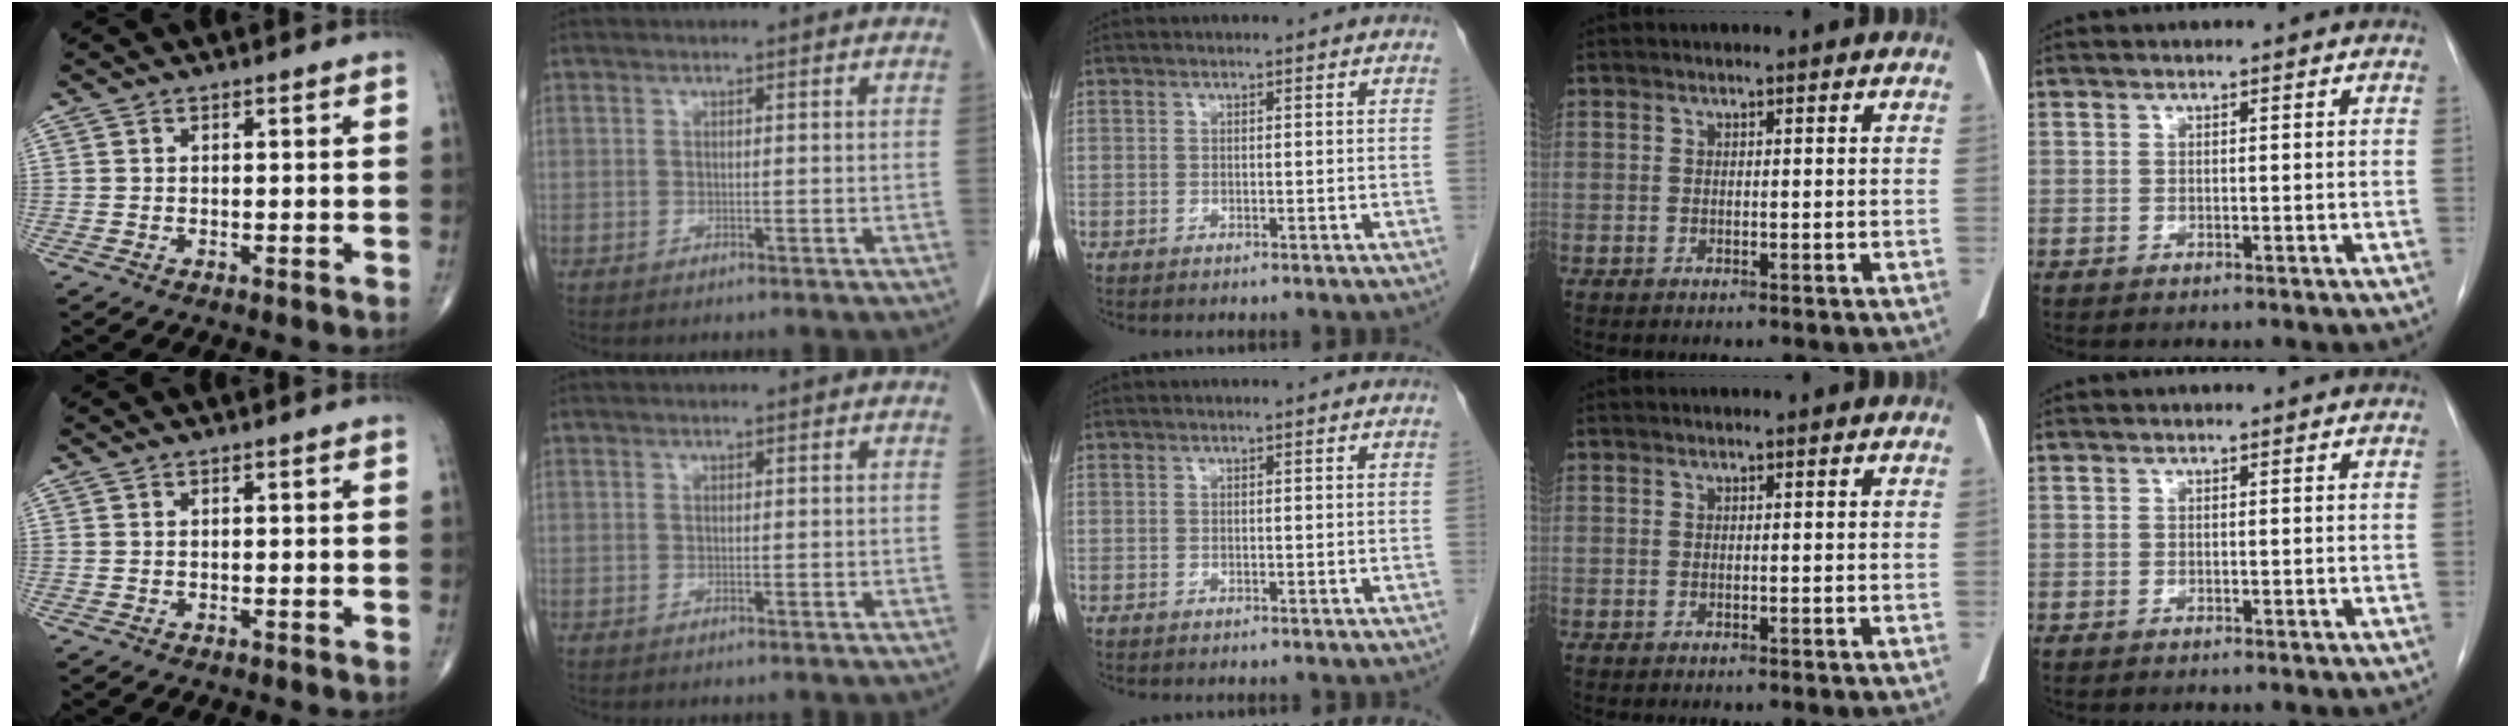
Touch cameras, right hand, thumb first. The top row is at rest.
{}